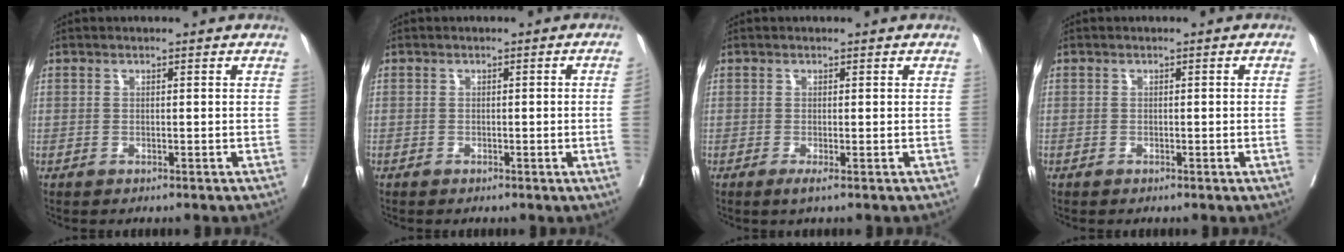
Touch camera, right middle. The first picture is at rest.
{"total": 2.4, "force": [-0.4, -0.9, 2.2], "torque": [-0.024, -0.002, -0.003]}
{"total": 1.1, "force": [-0.5, -0.1, 1.0], "torque": [-0.015, -0.004, -0.009]}
{"total": 0.9, "force": [-0.1, -0.2, 0.9], "torque": [-0.009, 0.003, 0.001]}